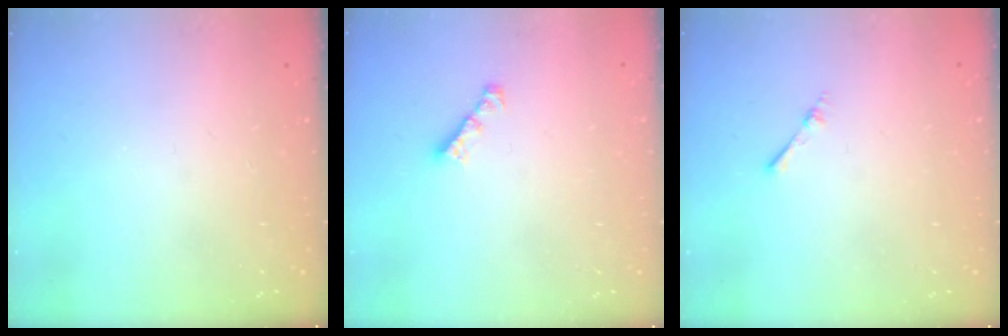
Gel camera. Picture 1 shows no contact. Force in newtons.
{"total": 2.4, "press": 2.4, "slide": 0.1}
{"total": 1.7, "press": 1.7, "slide": 0.3}